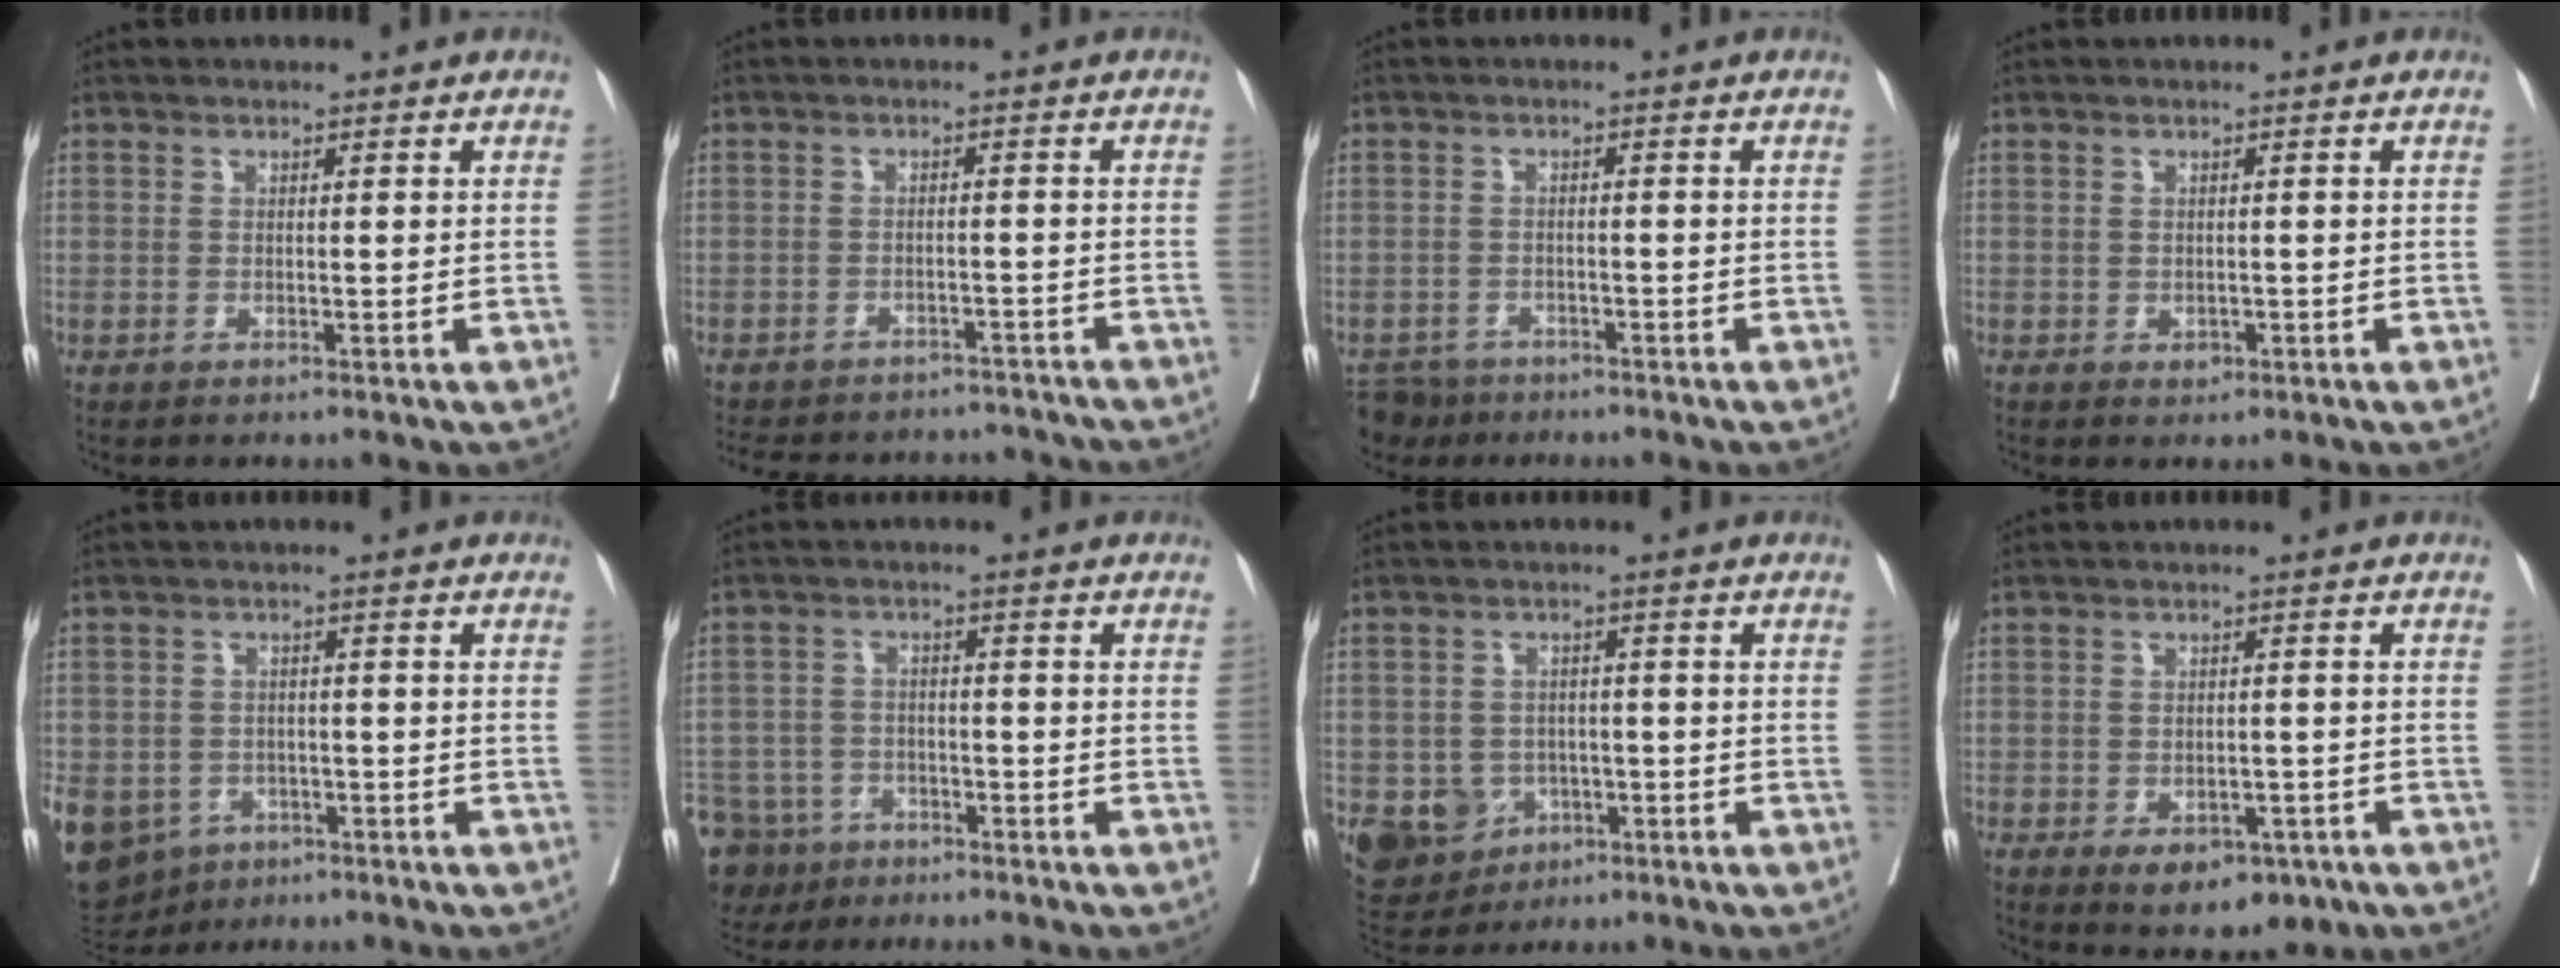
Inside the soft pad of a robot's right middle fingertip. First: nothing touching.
{"total": 15.5, "force": [-14.0, 5.4, 4.0], "torque": [-0.101, 0.008, -0.177]}
{"total": 4.5, "force": [-3.7, 2.5, 0.2], "torque": [0.003, -0.002, -0.065]}
{"total": 1.1, "force": [-0.4, 0.9, 0.6], "torque": [-0.009, 0.000, -0.001]}
{"total": 15.9, "force": [-7.7, 12.6, 6.0], "torque": [-0.176, -0.002, -0.101]}
{"total": 11.9, "force": [-8.3, 8.0, 3.1], "torque": [-0.090, -0.003, -0.130]}
{"total": 9.2, "force": [-3.4, 8.1, 2.8], "torque": [-0.066, 0.007, -0.042]}
{"total": 7.7, "force": [-4.4, 4.4, 4.5], "torque": [-0.049, 0.005, -0.056]}